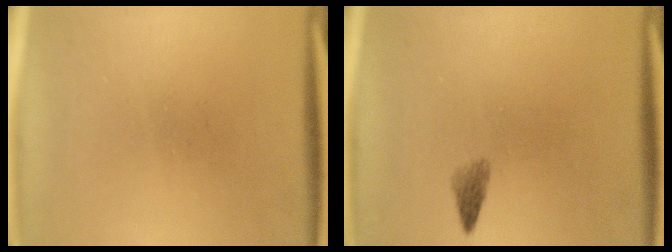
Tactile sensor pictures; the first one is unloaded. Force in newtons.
{"total": 1.5}